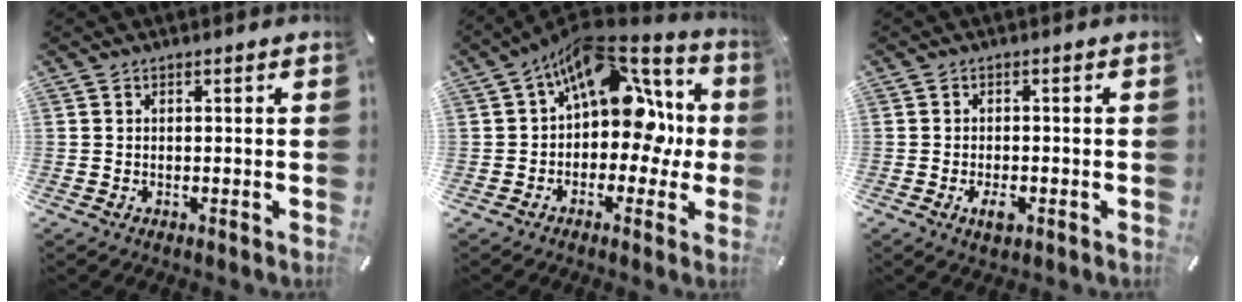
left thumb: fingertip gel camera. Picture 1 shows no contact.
{"total": 17.4, "force": [5.8, 10.8, 12.4], "torque": [-0.185, -0.039, 0.099]}
{"total": 3.1, "force": [-1.2, 1.5, 2.5], "torque": [-0.056, -0.001, -0.023]}